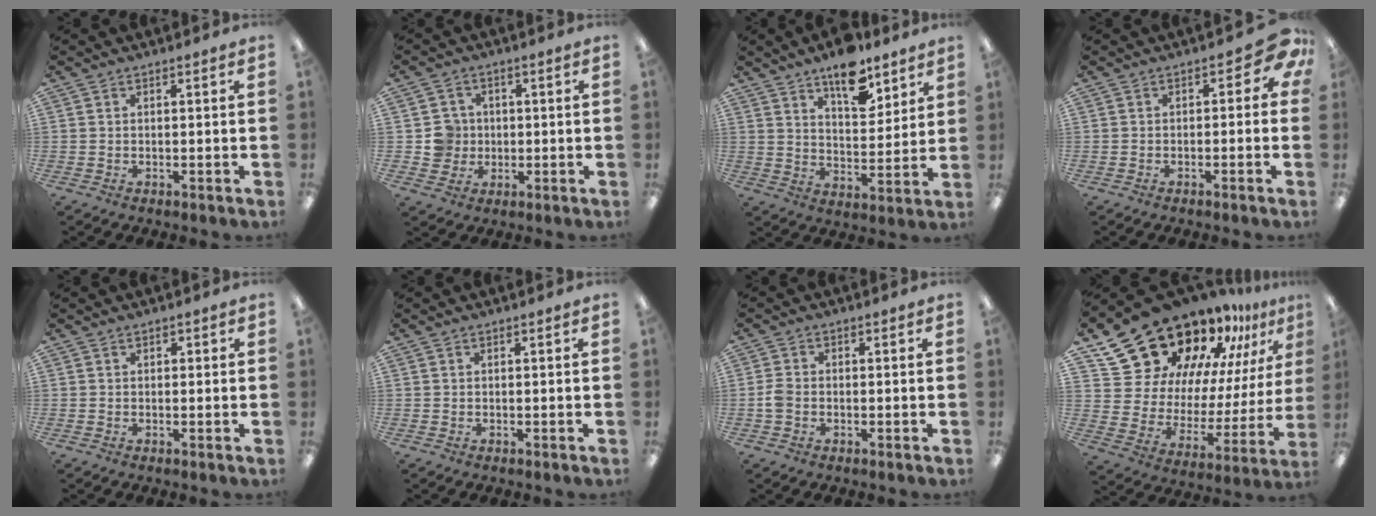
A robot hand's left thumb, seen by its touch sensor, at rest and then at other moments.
{"total": 6.1, "force": [0.0, 6.1, 0.9], "torque": [-0.009, 0.008, 0.000]}
{"total": 12.7, "force": [9.3, 5.7, 6.5], "torque": [-0.080, -0.056, 0.160]}
{"total": 4.0, "force": [0.0, 2.7, 2.9], "torque": [-0.030, -0.001, -0.003]}
{"total": 1.0, "force": [0.4, 0.9, 0.3], "torque": [0.003, 0.000, 0.005]}
{"total": 0.0}
{"total": 3.5, "force": [-0.8, 2.7, 2.2], "torque": [-0.044, 0.006, -0.016]}
{"total": 25.1, "force": [21.2, 11.5, 6.9], "torque": [-0.117, -0.166, 0.395]}